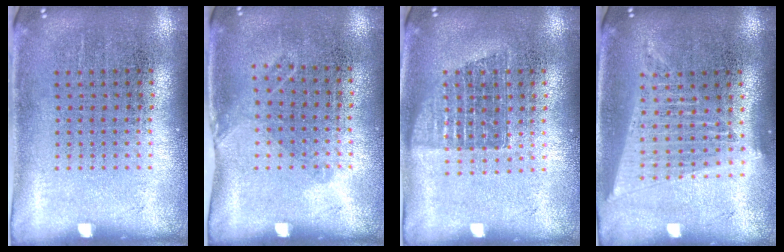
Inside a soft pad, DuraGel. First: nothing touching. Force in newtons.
{"total": 1.0, "press": 0.7, "slide": 0.7}
{"total": 1.2, "press": 1.1, "slide": 0.6}
{"total": 1.7, "press": 1.5, "slide": 0.8}